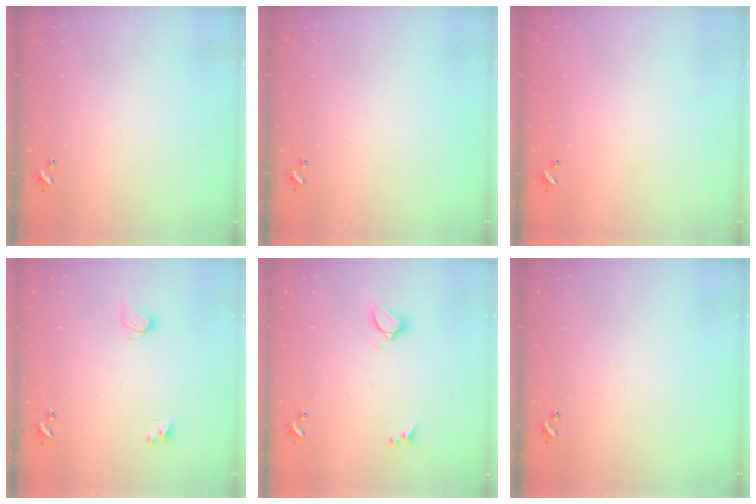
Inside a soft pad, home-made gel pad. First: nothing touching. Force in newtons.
{"total": 0.0}
{"total": 2.7, "press": 2.7, "slide": 0.1}
{"total": 2.5, "press": 2.5, "slide": 0.5}
{"total": 5.1, "press": 5.0, "slide": 0.8}
{"total": 0.0}